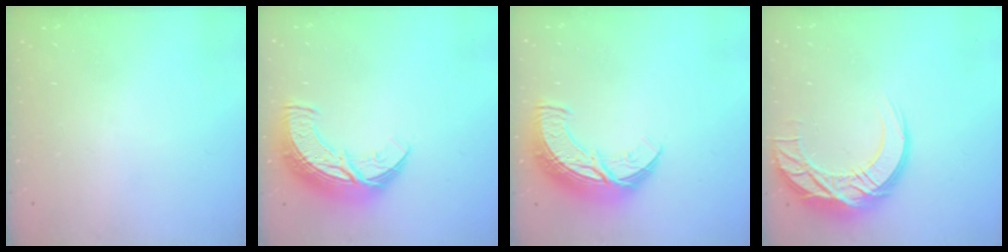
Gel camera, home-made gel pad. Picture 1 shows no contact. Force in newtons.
{"total": 13.1, "press": 13.1, "slide": 1.0}
{"total": 13.1, "press": 13.1, "slide": 1.0}
{"total": 14.9, "press": 14.9, "slide": 1.3}